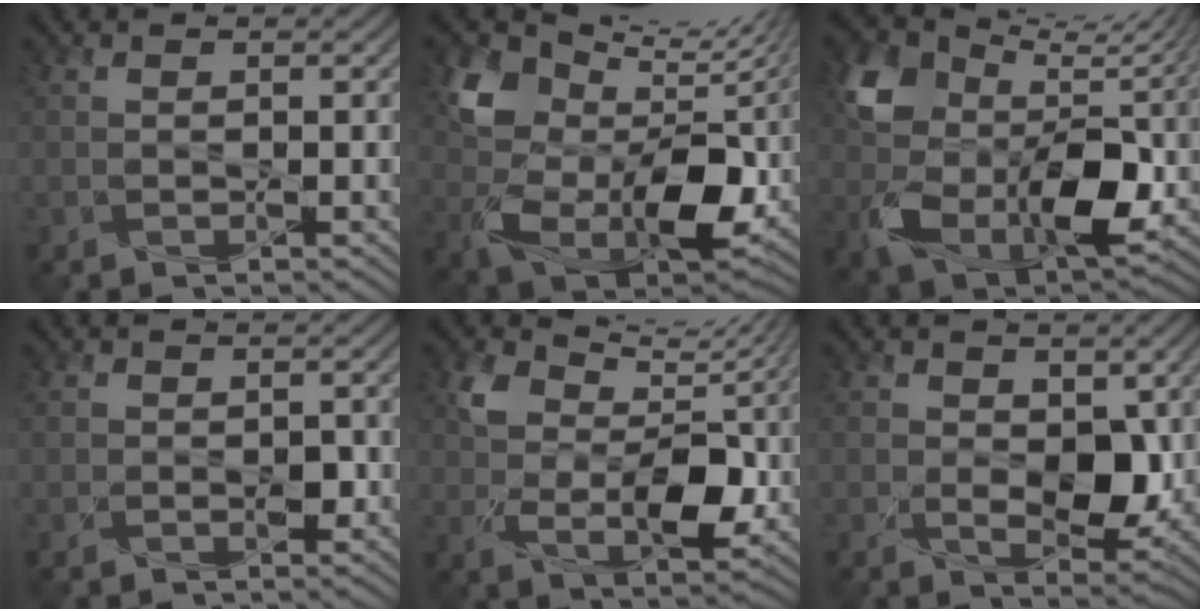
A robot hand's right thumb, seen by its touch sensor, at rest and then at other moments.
{"total": 14.5, "force": [5.6, 9.3, 9.7], "torque": [-0.211, -0.002, 0.110]}
{"total": 12.8, "force": [2.4, 8.8, 9.0], "torque": [-0.195, -0.029, 0.052]}
{"total": 1.2, "force": [0.0, 0.9, 0.9], "torque": [-0.018, -0.006, 0.004]}
{"total": 9.4, "force": [4.4, 4.7, 6.8], "torque": [-0.142, -0.012, 0.089]}
{"total": 6.0, "force": [0.7, 3.6, 4.7], "torque": [-0.089, -0.017, 0.019]}